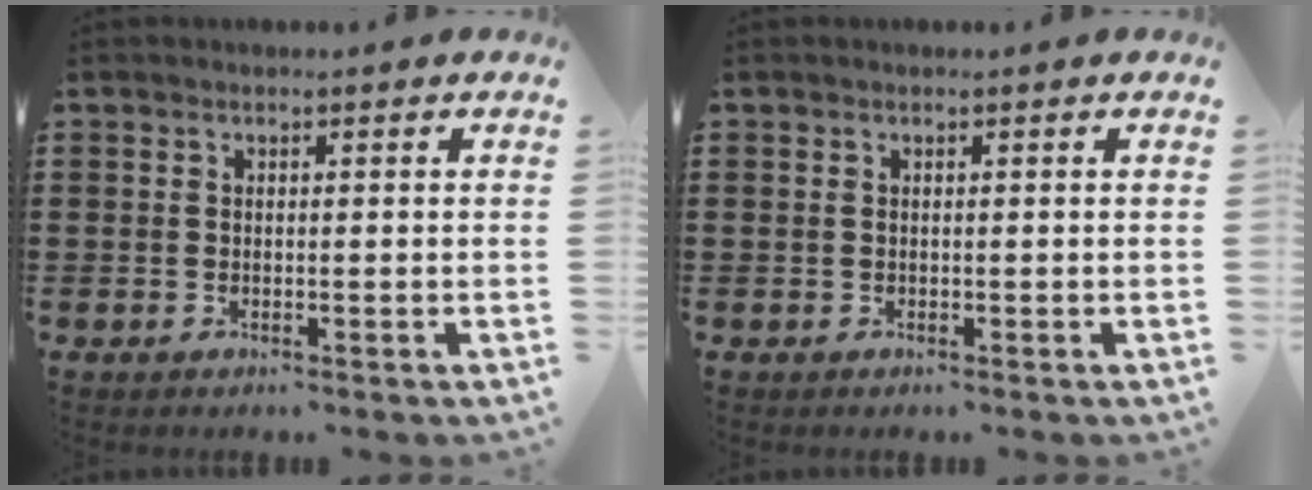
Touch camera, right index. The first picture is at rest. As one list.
[{"total": 0.0}]